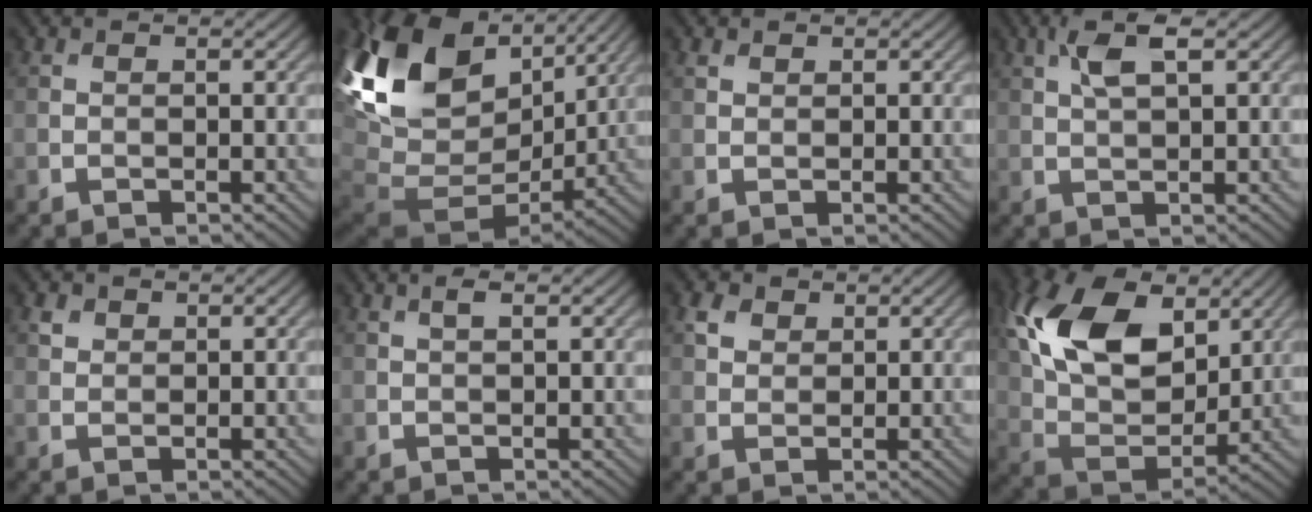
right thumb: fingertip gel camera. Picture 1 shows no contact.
{"total": 19.0, "force": [5.6, 12.3, 13.3], "torque": [-0.282, -0.014, 0.128]}
{"total": 0.8, "force": [0.7, 0.4, 0.2], "torque": [-0.006, -0.002, 0.015]}
{"total": 4.6, "force": [1.9, 1.4, 3.9], "torque": [-0.091, 0.007, 0.036]}
{"total": 1.1, "force": [0.7, 0.8, 0.3], "torque": [-0.006, -0.001, 0.013]}
{"total": 1.3, "force": [0.7, 0.2, 1.1], "torque": [-0.025, 0.004, 0.014]}
{"total": 2.3, "force": [1.3, 1.6, 0.9], "torque": [-0.022, 0.000, 0.025]}
{"total": 15.8, "force": [6.2, 9.6, 10.9], "torque": [-0.238, 0.017, 0.113]}